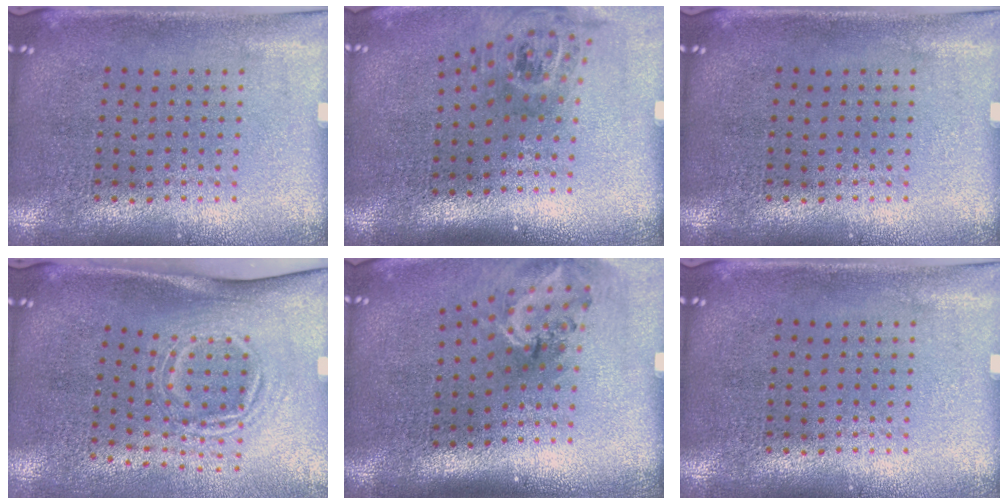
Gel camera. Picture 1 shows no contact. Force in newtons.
{"total": 1.8, "press": 1.3, "slide": 1.2}
{"total": 0.0}
{"total": 1.7, "press": 1.2, "slide": 1.2}
{"total": 1.7, "press": 1.2, "slide": 1.3}
{"total": 0.0}